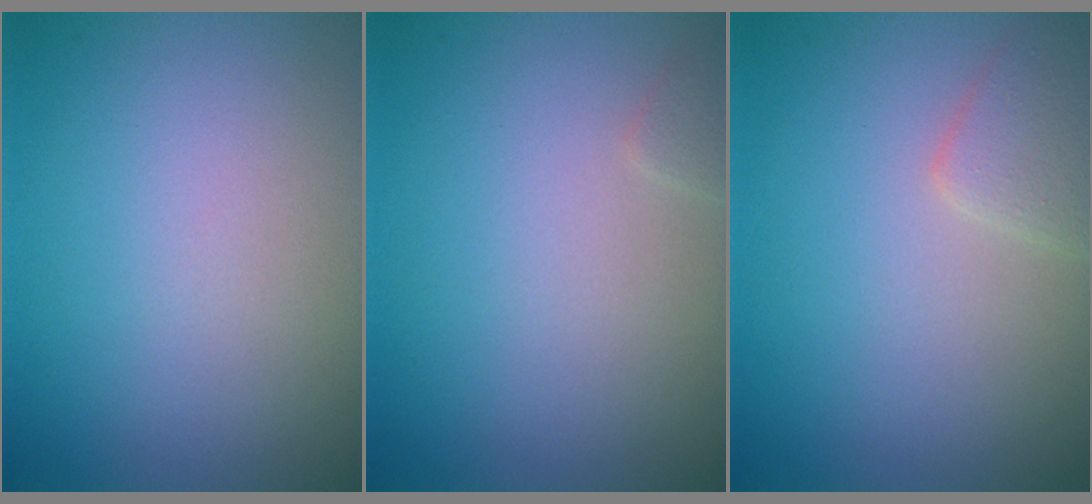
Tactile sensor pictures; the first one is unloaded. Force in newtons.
{"total": 0.7, "press": 0.7, "slide": 0.0}
{"total": 2.1, "press": 2.1, "slide": 0.1}